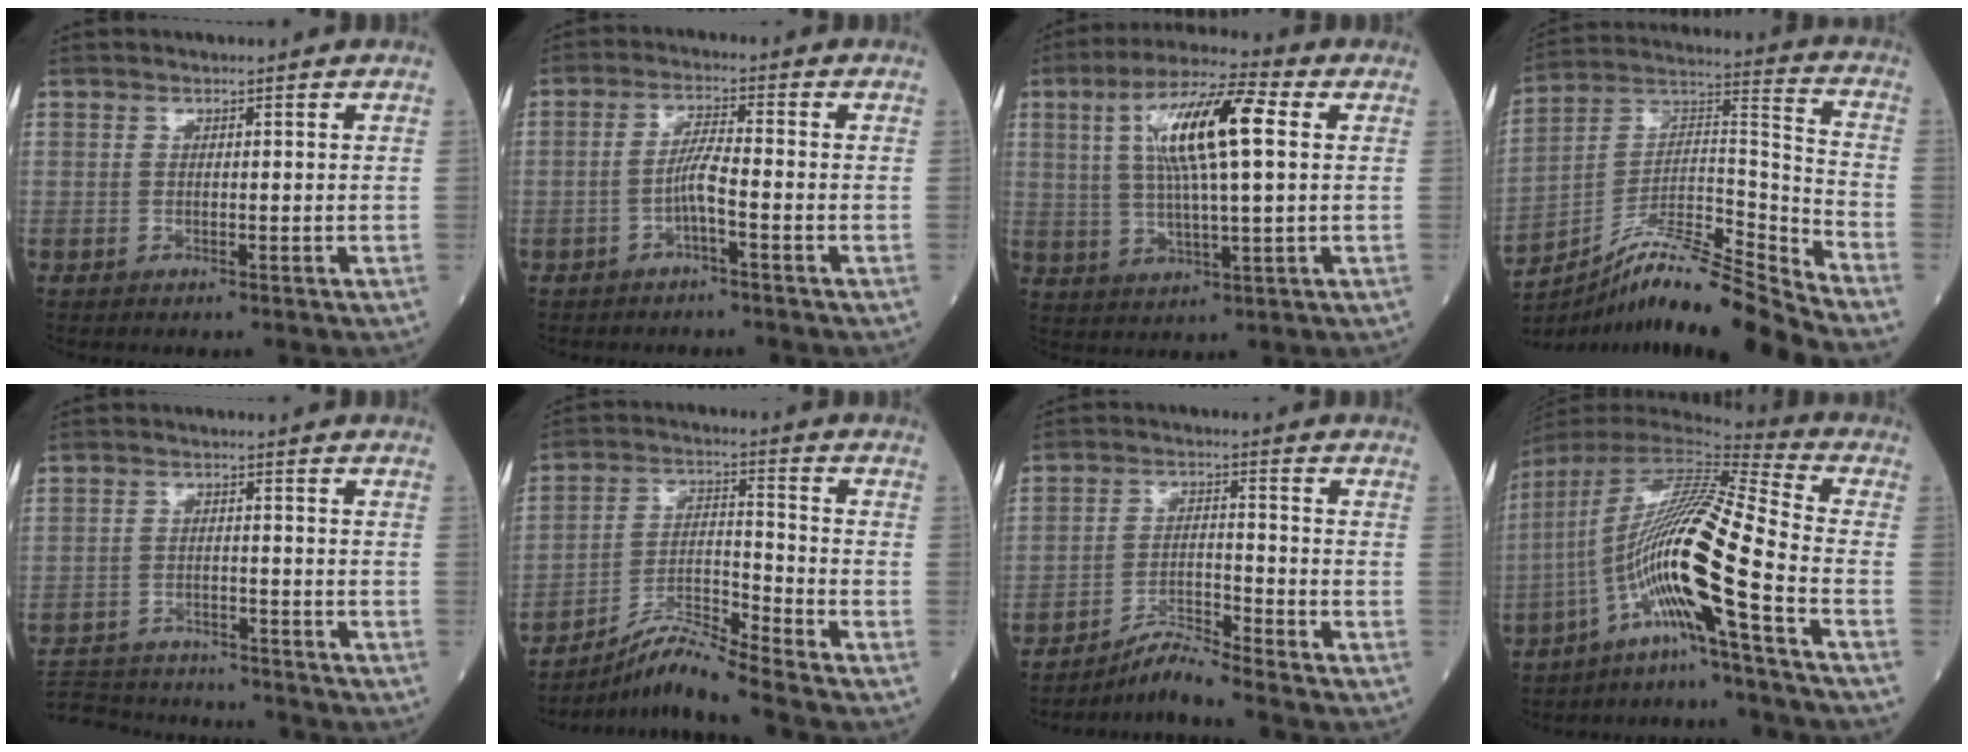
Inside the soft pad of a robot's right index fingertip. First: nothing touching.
{"total": 3.7, "force": [-1.5, 0.1, 3.3], "torque": [-0.066, 0.007, -0.031]}
{"total": 13.3, "force": [3.2, 1.8, 12.8], "torque": [-0.242, 0.019, 0.055]}
{"total": 16.9, "force": [-14.8, -1.8, 8.0], "torque": [-0.127, 0.033, -0.260]}
{"total": 14.6, "force": [-13.8, 2.6, 4.1], "torque": [-0.092, 0.002, -0.203]}
{"total": 8.7, "force": [-8.0, -2.1, 2.9], "torque": [-0.061, -0.003, -0.146]}
{"total": 5.5, "force": [-5.1, -1.6, 1.0], "torque": [-0.023, -0.016, -0.094]}
{"total": 15.7, "force": [-7.0, -2.1, 13.9], "torque": [-0.263, 0.005, -0.140]}